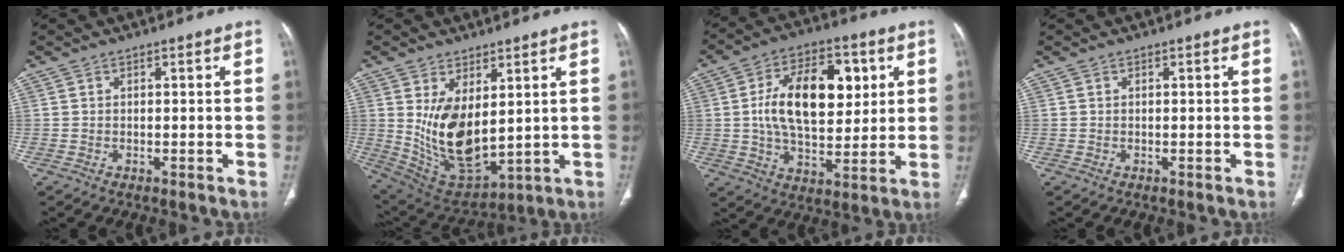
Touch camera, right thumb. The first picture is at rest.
{"total": 13.7, "force": [2.7, 7.2, 11.4], "torque": [-0.195, -0.030, 0.080]}
{"total": 18.3, "force": [3.7, 10.3, 14.6], "torque": [-0.209, -0.002, 0.060]}
{"total": 0.0}